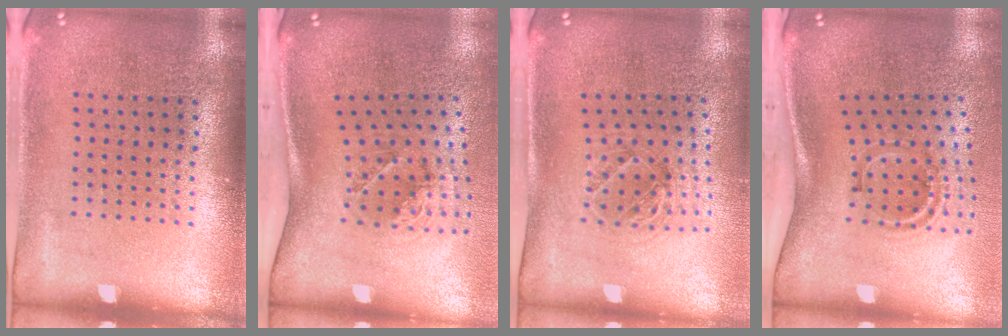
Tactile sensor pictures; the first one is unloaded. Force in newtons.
{"total": 2.0, "press": 1.3, "slide": 1.6}
{"total": 1.1, "press": 1.1, "slide": 0.3}
{"total": 1.9, "press": 1.2, "slide": 1.5}